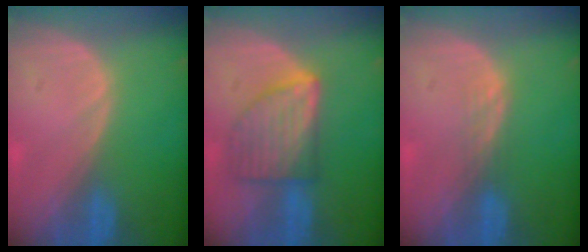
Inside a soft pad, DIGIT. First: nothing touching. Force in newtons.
{"total": 7.1, "press": 7.1, "slide": 0.1}
{"total": 1.5, "press": 1.5, "slide": 0.3}